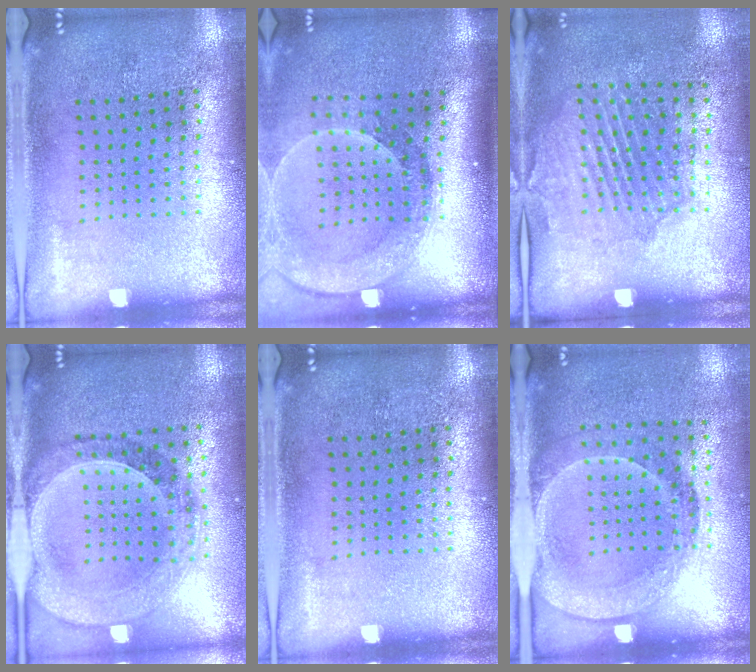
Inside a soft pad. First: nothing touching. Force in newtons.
{"total": 2.6, "press": 2.0, "slide": 1.7}
{"total": 1.7, "press": 1.4, "slide": 0.8}
{"total": 1.4, "press": 1.4, "slide": 0.2}
{"total": 0.0}
{"total": 1.7, "press": 1.4, "slide": 1.1}